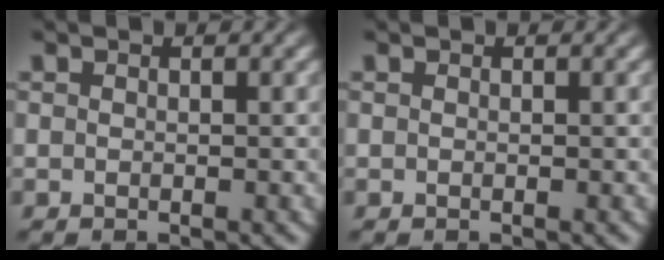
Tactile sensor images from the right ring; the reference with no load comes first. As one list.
[{"total": 0.0}]